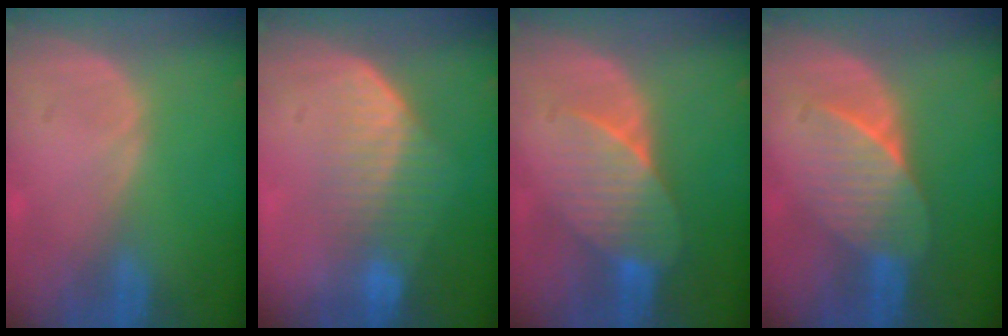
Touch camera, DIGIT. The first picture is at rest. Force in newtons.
{"total": 7.2, "press": 6.2, "slide": 3.7}
{"total": 7.4, "press": 6.9, "slide": 2.4}
{"total": 7.2, "press": 6.6, "slide": 2.8}